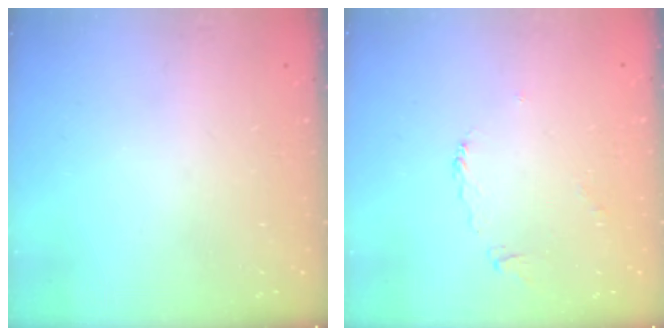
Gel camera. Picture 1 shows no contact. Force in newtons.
{"total": 2.3, "press": 2.2, "slide": 0.7}